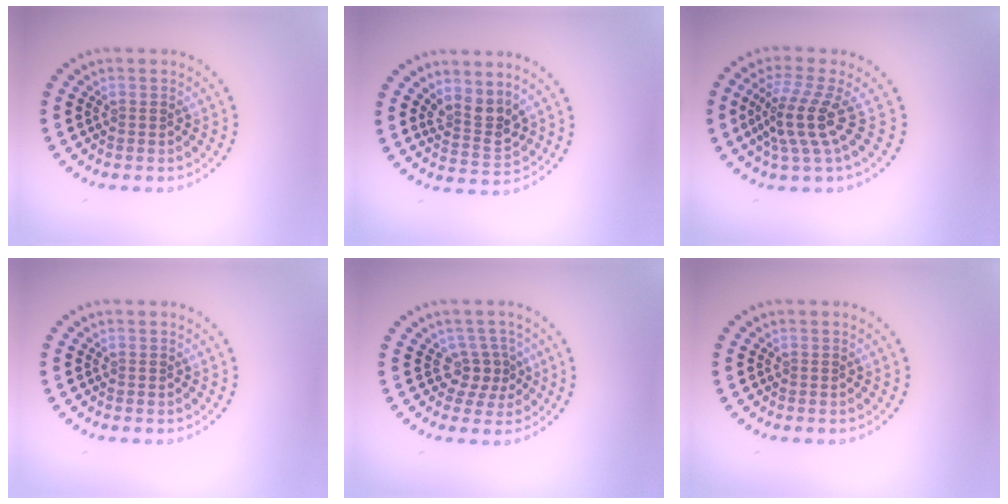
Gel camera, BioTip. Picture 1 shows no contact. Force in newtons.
{"total": 2.8, "press": 2.1, "slide": 1.9}
{"total": 4.0, "press": 2.8, "slide": 2.9}
{"total": 0.0}
{"total": 2.4, "press": 1.7, "slide": 1.7}
{"total": 0.0}